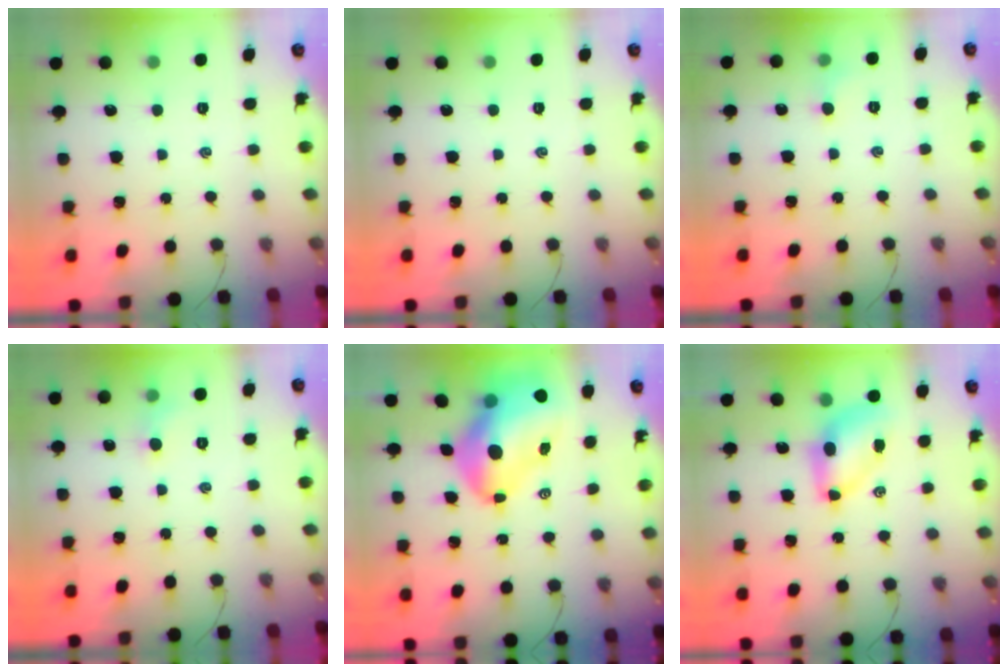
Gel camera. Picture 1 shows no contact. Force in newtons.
{"total": 0.0}
{"total": 4.1, "press": 3.9, "slide": 1.3}
{"total": 3.8, "press": 3.6, "slide": 1.2}
{"total": 15.1, "press": 14.4, "slide": 4.7}
{"total": 7.3, "press": 7.2, "slide": 1.3}